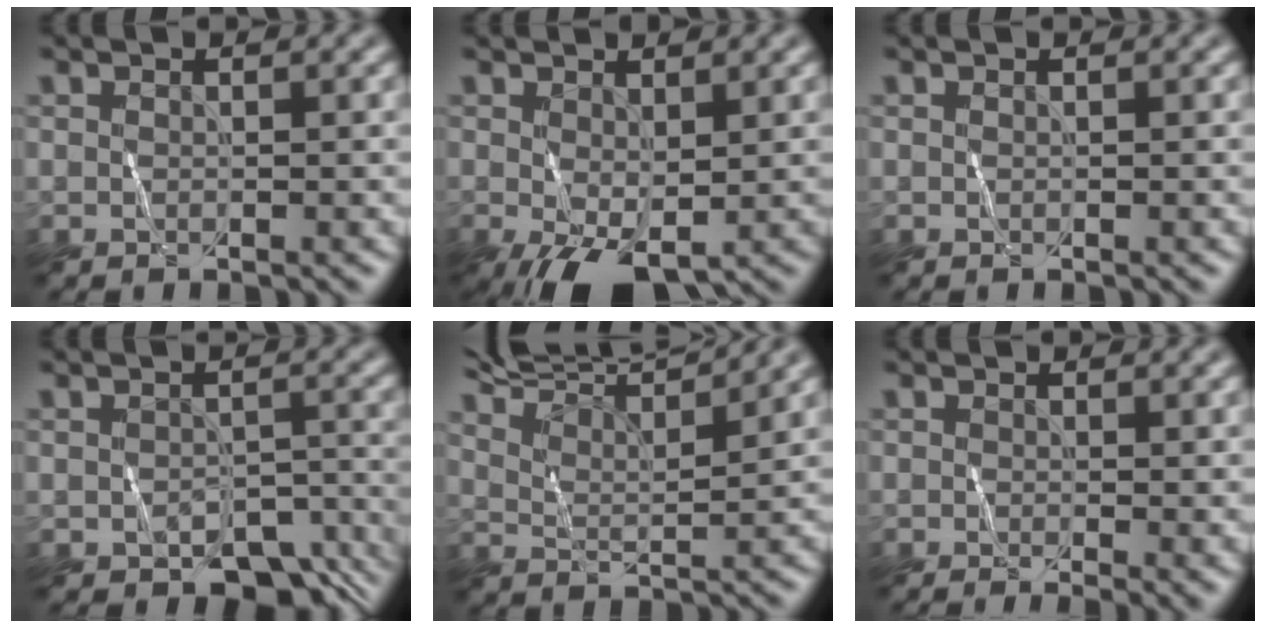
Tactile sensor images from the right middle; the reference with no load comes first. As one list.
[{"total": 4.4, "force": [-1.1, 2.1, 3.7], "torque": [-0.085, -0.003, -0.014]}, {"total": 0.0}, {"total": 5.8, "force": [-4.2, 2.8, 2.9], "torque": [-0.033, -0.015, -0.054]}, {"total": 10.3, "force": [9.1, 1.6, 4.4], "torque": [-0.081, 0.021, 0.110]}, {"total": 1.2, "force": [0.0, 0.1, 1.2], "torque": [-0.014, -0.004, -0.001]}]